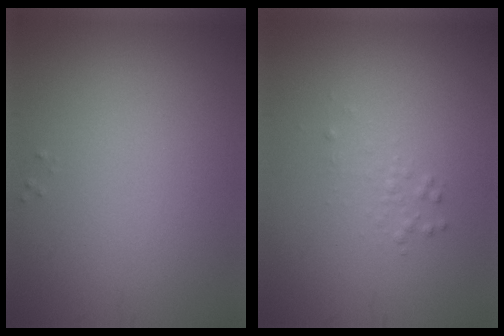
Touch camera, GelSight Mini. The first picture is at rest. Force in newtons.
{"total": 0.9, "press": 0.9, "slide": 0.0}